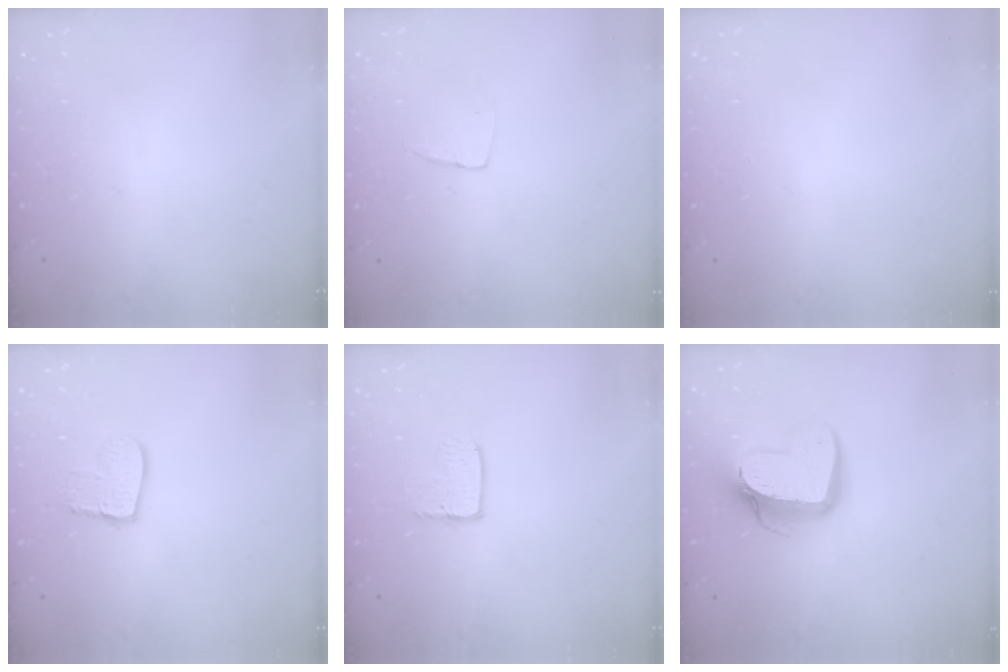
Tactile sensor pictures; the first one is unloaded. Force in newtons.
{"total": 3.7, "press": 3.7, "slide": 0.2}
{"total": 0.0}
{"total": 9.9, "press": 9.9, "slide": 0.8}
{"total": 3.7, "press": 3.7, "slide": 0.2}
{"total": 13.7, "press": 13.7, "slide": 1.3}